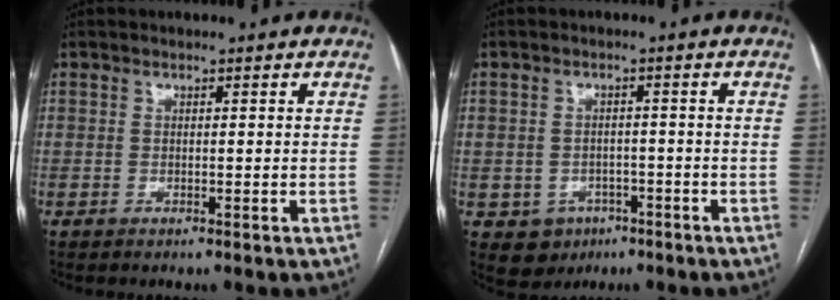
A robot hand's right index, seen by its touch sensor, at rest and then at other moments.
{"total": 5.3, "force": [-2.4, 4.7, 0.9], "torque": [-0.009, 0.009, -0.026]}